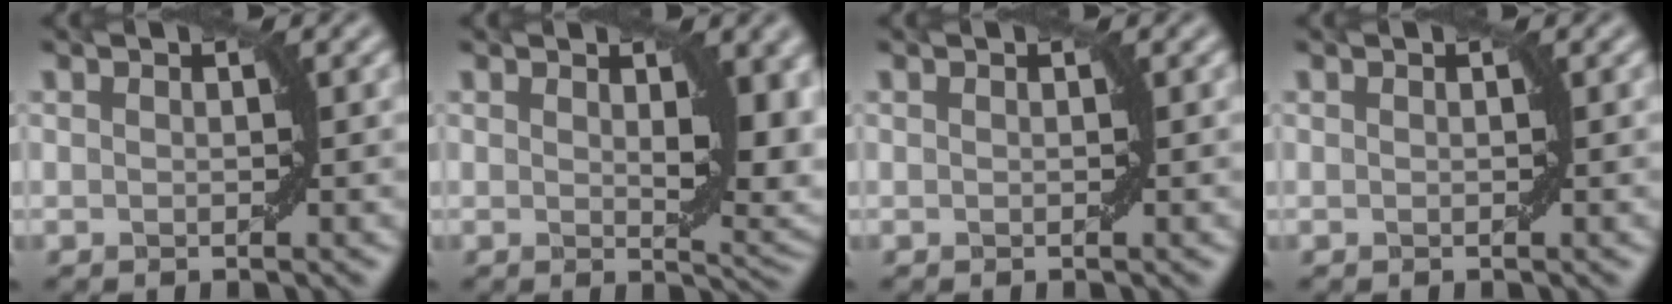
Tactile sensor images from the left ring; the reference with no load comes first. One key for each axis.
{"total": 5.5, "fx": 1.5, "fy": 2.1, "fz": 4.9, "tx": -0.063, "ty": -0.008, "tz": 0.028}
{"total": 0.0}
{"total": 0.0}